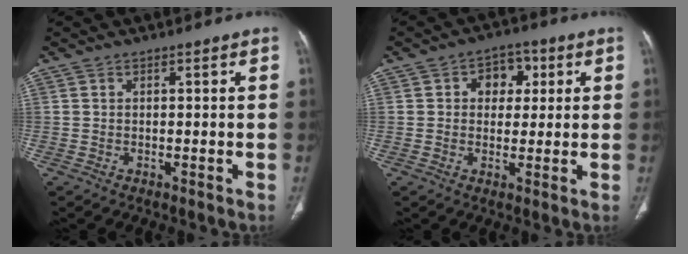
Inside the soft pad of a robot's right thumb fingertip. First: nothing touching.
{"total": 6.3, "force": [1.7, 4.9, 3.7], "torque": [-0.012, 0.002, 0.019]}